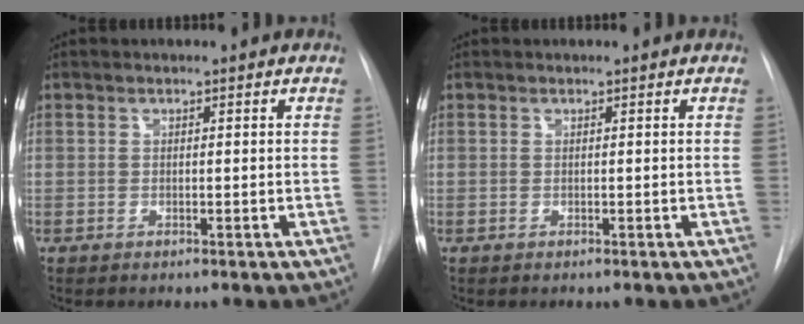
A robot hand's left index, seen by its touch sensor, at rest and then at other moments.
{"total": 0.0}